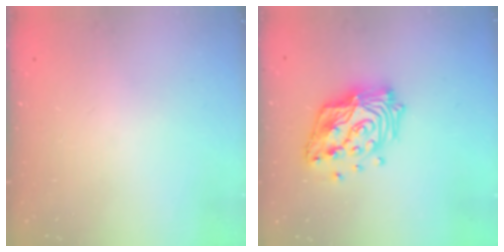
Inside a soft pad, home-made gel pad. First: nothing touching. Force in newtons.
{"total": 17.5, "press": 17.4, "slide": 1.4}